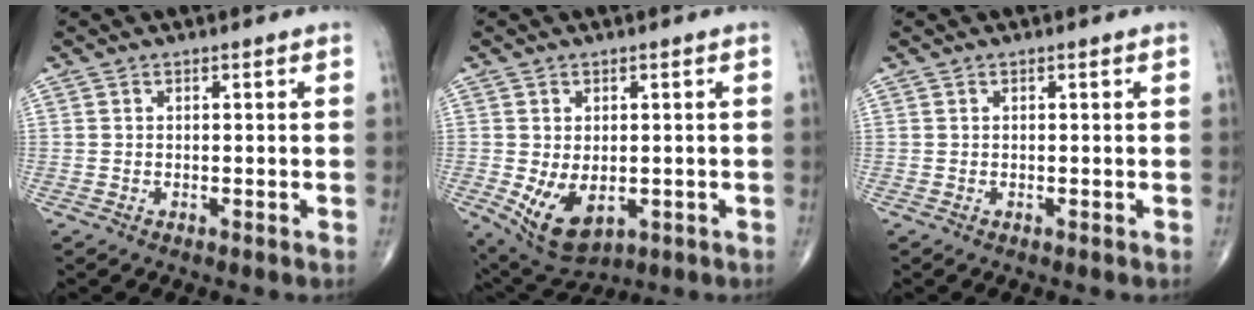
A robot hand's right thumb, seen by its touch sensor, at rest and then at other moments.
{"total": 8.8, "force": [-1.7, 5.3, 6.8], "torque": [-0.111, -0.015, -0.011]}
{"total": 0.0}